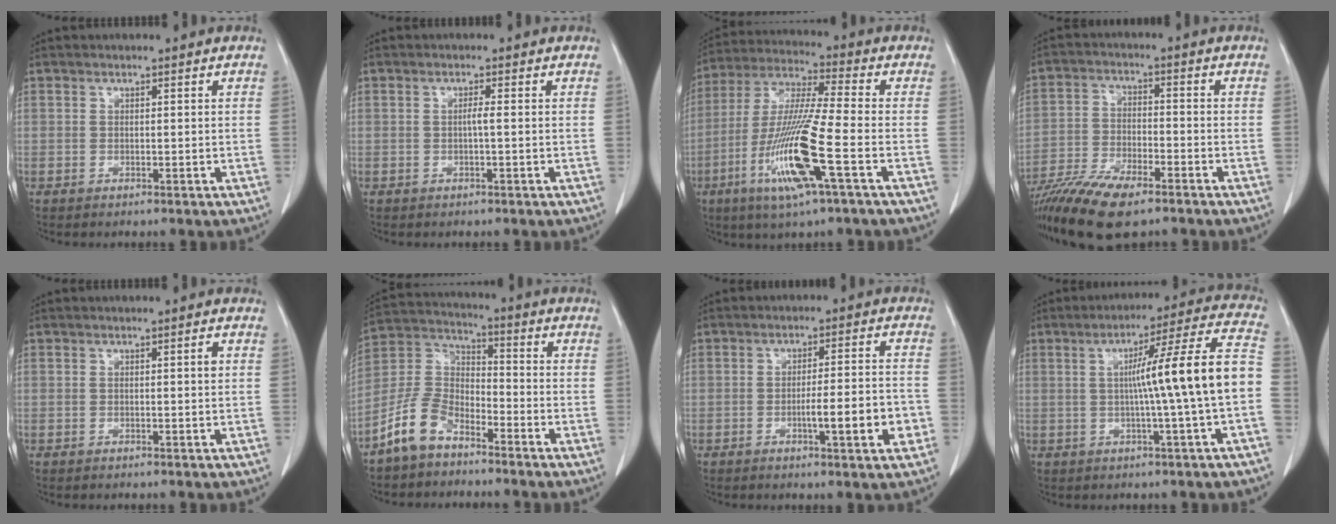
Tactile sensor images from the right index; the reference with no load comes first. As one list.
[{"total": 1.0, "force": [-0.1, -0.1, 1.0], "torque": [-0.019, 0.001, -0.003]}, {"total": 15.3, "force": [-5.6, 0.0, 14.3], "torque": [-0.297, -0.020, -0.108]}, {"total": 15.2, "force": [-11.3, 3.8, 9.4], "torque": [-0.192, -0.031, -0.200]}, {"total": 0.9, "force": [0.1, 0.0, 0.9], "torque": [-0.014, 0.000, 0.001]}, {"total": 8.8, "force": [-6.2, 4.4, 4.3], "torque": [-0.105, 0.016, -0.129]}, {"total": 8.1, "force": [-2.6, 0.6, 7.6], "torque": [-0.109, 0.004, -0.037]}, {"total": 14.0, "force": [-0.9, -1.6, 13.9], "torque": [-0.195, 0.020, -0.017]}]